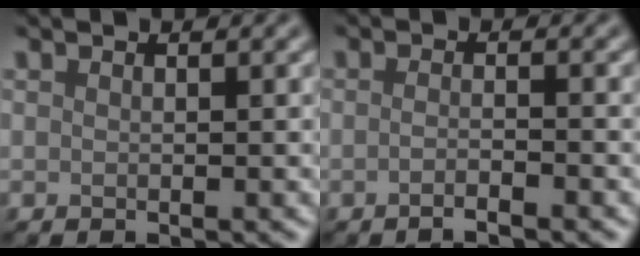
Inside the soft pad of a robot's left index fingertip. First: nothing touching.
{"total": 1.9, "force": [-1.0, 0.5, 1.5], "torque": [-0.017, -0.001, -0.024]}